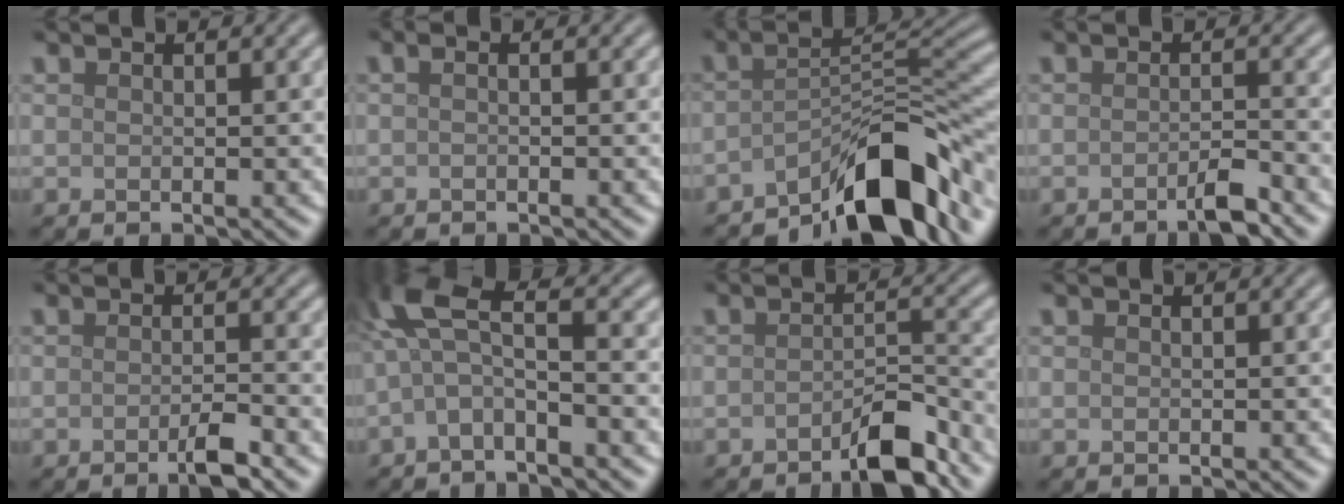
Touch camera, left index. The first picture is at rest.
{"total": 0.6, "force": [-0.1, 0.1, 0.6], "torque": [-0.014, -0.005, -0.006]}
{"total": 9.2, "force": [-6.0, 2.5, 6.6], "torque": [-0.085, 0.012, -0.100]}
{"total": 2.2, "force": [-1.4, 0.3, 1.6], "torque": [-0.023, 0.002, -0.030]}
{"total": 2.4, "force": [-1.3, 0.4, 2.0], "torque": [-0.030, -0.001, -0.026]}
{"total": 5.3, "force": [-0.7, 1.7, 5.0], "torque": [-0.107, 0.019, -0.031]}
{"total": 4.3, "force": [-3.0, 1.0, 2.9], "torque": [-0.042, 0.007, -0.054]}
{"total": 0.0}